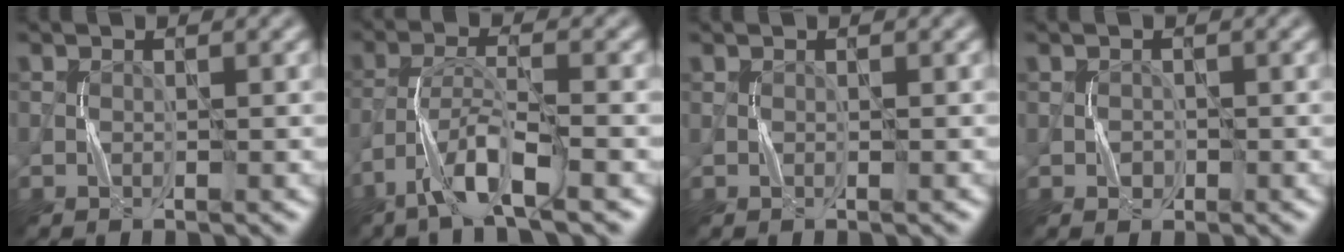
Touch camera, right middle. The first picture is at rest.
{"total": 5.9, "force": [-4.0, 1.2, 4.2], "torque": [-0.079, 0.000, -0.077]}
{"total": 0.0}
{"total": 0.8, "force": [-0.2, 0.7, -0.2], "torque": [0.007, 0.000, -0.002]}